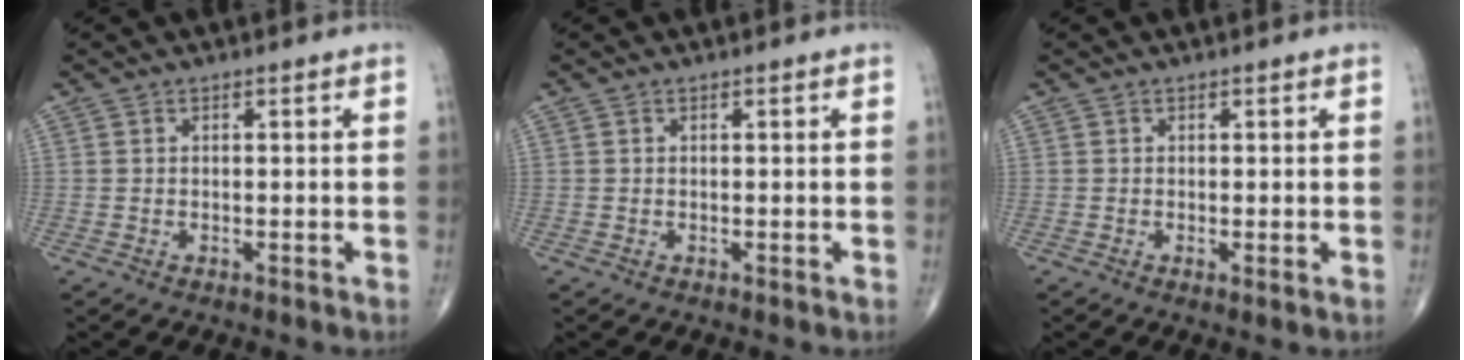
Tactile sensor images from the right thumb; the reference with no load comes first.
{"total": 0.0}
{"total": 0.6, "force": [0.0, 0.1, 0.6], "torque": [-0.010, -0.003, -0.004]}